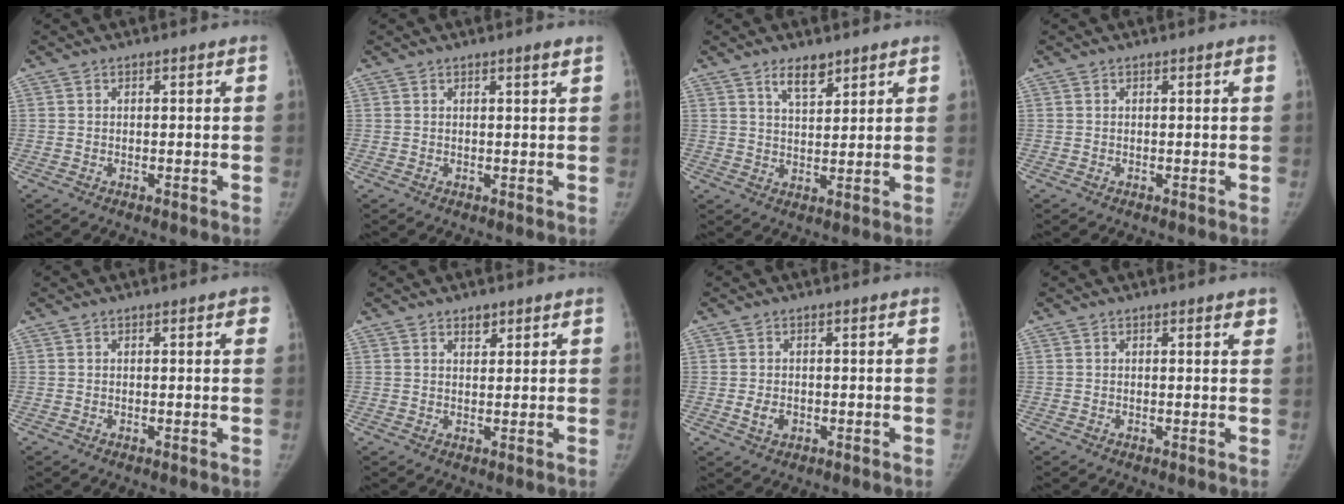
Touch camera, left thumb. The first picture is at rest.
{"total": 1.2, "force": [0.8, -0.1, 0.9], "torque": [-0.013, -0.006, 0.012]}
{"total": 4.7, "force": [3.4, 1.9, 2.7], "torque": [-0.031, -0.026, 0.060]}
{"total": 0.5, "force": [0.2, 0.0, 0.5], "torque": [-0.009, 0.000, 0.001]}
{"total": 2.1, "force": [1.1, 0.6, 1.7], "torque": [-0.011, 0.000, 0.008]}
{"total": 2.0, "force": [1.4, 1.1, 0.9], "torque": [-0.002, -0.008, 0.020]}
{"total": 2.5, "force": [-0.6, 1.8, 1.5], "torque": [-0.022, 0.001, -0.008]}
{"total": 1.7, "force": [1.2, 0.5, 1.1], "torque": [-0.006, -0.005, 0.011]}